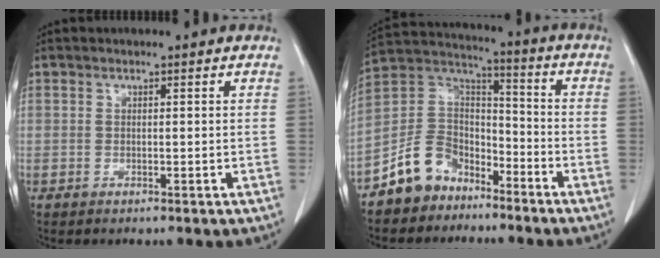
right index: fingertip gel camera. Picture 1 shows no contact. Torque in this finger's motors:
{"motor_torque": [-0.14, -0.21, -0.18, -0.09]}